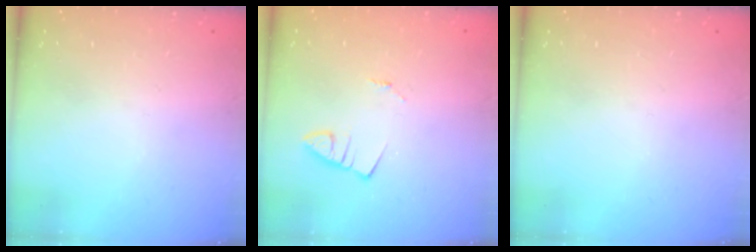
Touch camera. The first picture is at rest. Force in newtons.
{"total": 1.3, "press": 1.3, "slide": 0.1}
{"total": 0.0}